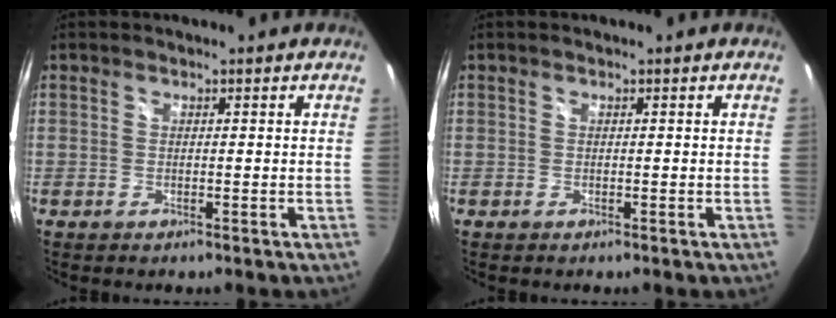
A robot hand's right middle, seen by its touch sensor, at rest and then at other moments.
{"total": 0.0}